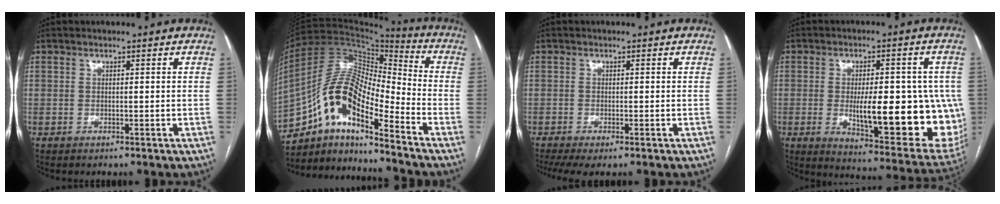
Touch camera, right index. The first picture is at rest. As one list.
[{"total": 15.5, "force": [-9.4, 4.0, 11.6], "torque": [-0.223, 0.037, -0.164]}, {"total": 4.6, "force": [-3.0, 1.0, 3.3], "torque": [-0.056, -0.013, -0.052]}, {"total": 20.3, "force": [-2.1, 6.6, 19.0], "torque": [-0.192, 0.003, -0.001]}]